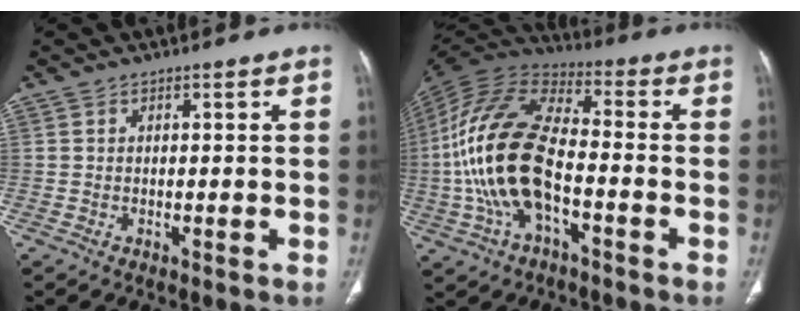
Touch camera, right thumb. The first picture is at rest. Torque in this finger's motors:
{"motor_torque": [0.28, 2.07, 2.66, -0.11, 0.87]}